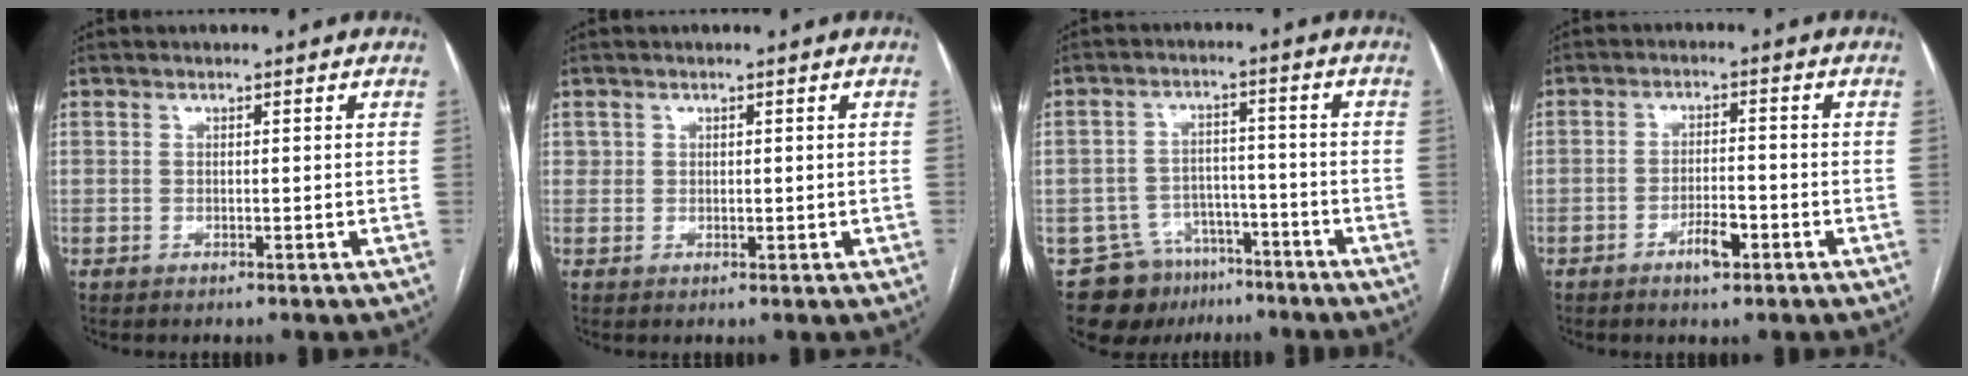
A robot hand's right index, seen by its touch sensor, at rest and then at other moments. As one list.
[{"total": 1.5, "force": [0.5, 1.3, 0.4], "torque": [-0.004, 0.002, 0.010]}, {"total": 9.7, "force": [-6.9, 6.7, 1.5], "torque": [-0.022, 0.032, -0.100]}, {"total": 4.0, "force": [-2.2, 1.2, 3.1], "torque": [-0.055, 0.002, -0.037]}]